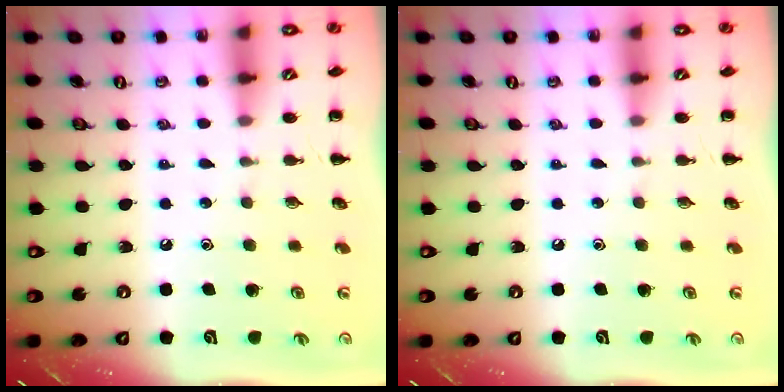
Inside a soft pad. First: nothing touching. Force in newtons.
{"total": 0.0}